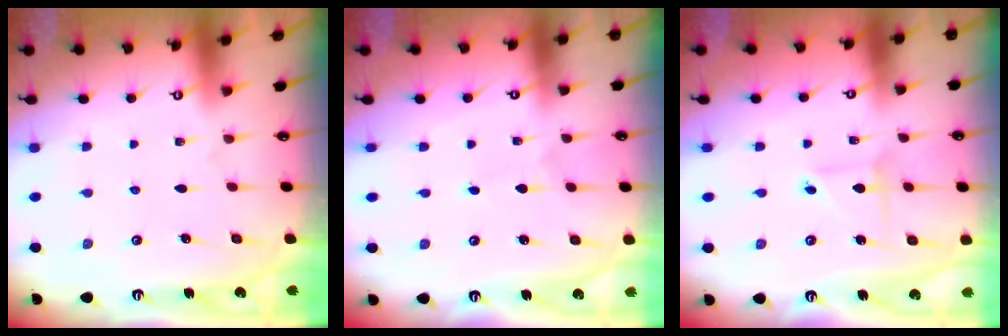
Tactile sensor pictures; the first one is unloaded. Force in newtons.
{"total": 0.5, "press": 0.5, "slide": 0.1}
{"total": 2.8, "press": 2.8, "slide": 0.3}